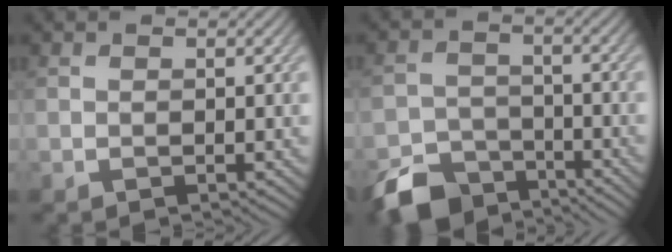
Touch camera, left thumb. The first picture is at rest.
{"total": 8.3, "force": [-6.4, 4.1, 3.2], "torque": [-0.065, -0.014, -0.120]}